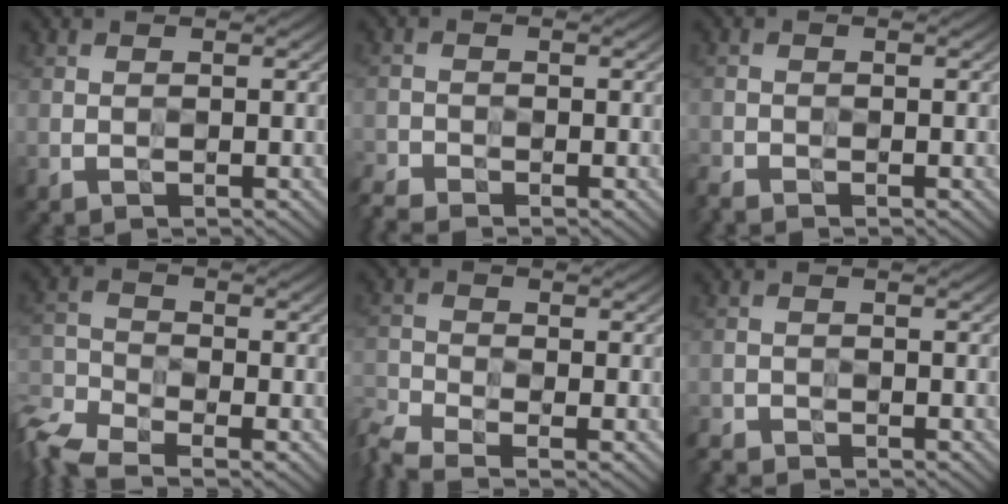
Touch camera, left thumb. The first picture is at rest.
{"total": 2.9, "force": [-2.8, 0.0, 0.7], "torque": [-0.024, -0.009, -0.064]}
{"total": 1.7, "force": [-1.7, 0.1, 0.2], "torque": [-0.009, -0.007, -0.040]}
{"total": 7.5, "force": [-6.0, 2.6, 3.5], "torque": [-0.088, -0.023, -0.127]}
{"total": 5.5, "force": [-4.5, 1.5, 2.8], "torque": [-0.065, -0.021, -0.091]}
{"total": 2.0, "force": [-2.0, 0.1, 0.0], "torque": [-0.002, -0.005, -0.044]}